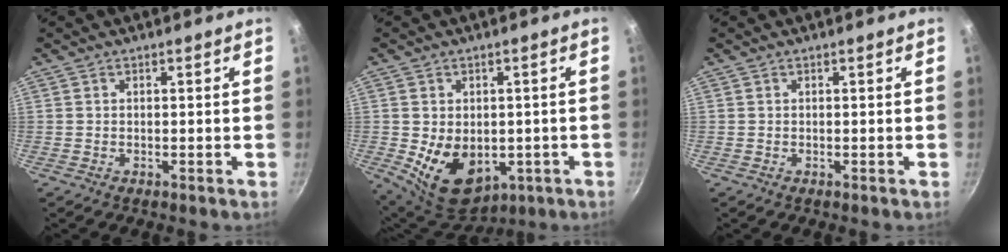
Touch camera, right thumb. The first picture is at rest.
{"total": 12.2, "force": [-2.1, 8.7, 8.3], "torque": [-0.109, -0.010, -0.005]}
{"total": 0.0}